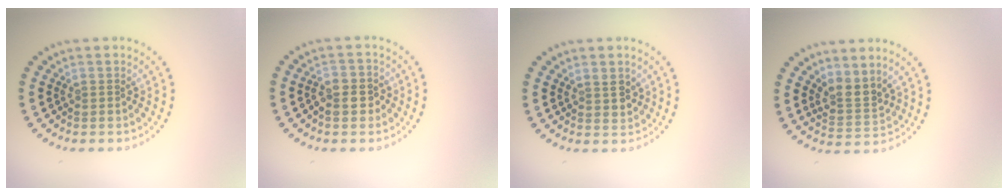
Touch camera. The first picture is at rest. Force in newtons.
{"total": 2.6, "press": 2.4, "slide": 0.7}
{"total": 1.8, "press": 1.6, "slide": 0.9}
{"total": 2.6, "press": 1.9, "slide": 1.8}